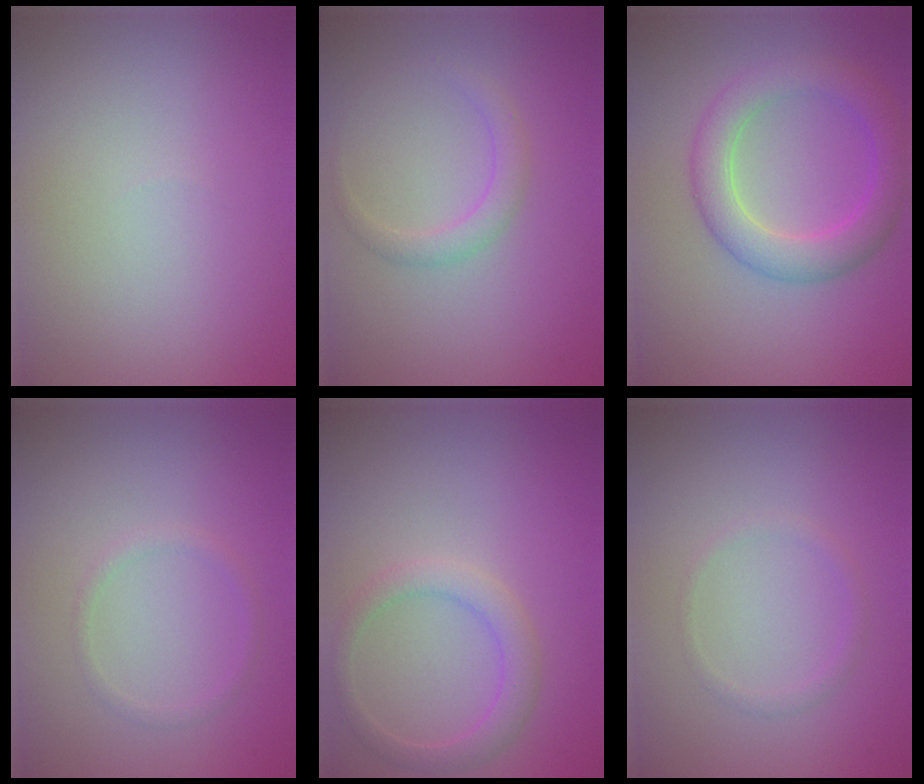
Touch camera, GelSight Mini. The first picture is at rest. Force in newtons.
{"total": 1.7, "press": 1.7, "slide": 0.1}
{"total": 4.7, "press": 4.7, "slide": 0.1}
{"total": 1.0, "press": 0.9, "slide": 0.0}
{"total": 2.5, "press": 2.5, "slide": 0.0}
{"total": 0.9, "press": 0.9, "slide": 0.1}